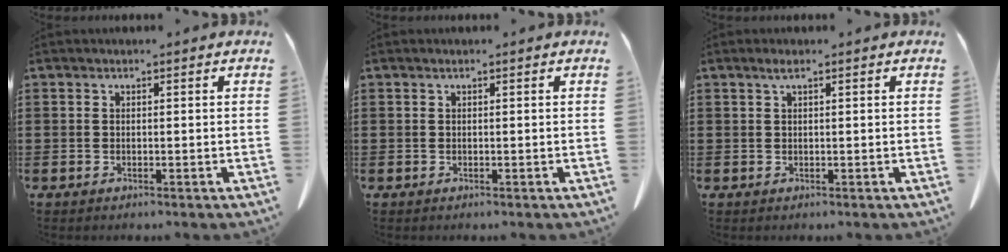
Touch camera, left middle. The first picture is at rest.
{"total": 0.0}
{"total": 1.1, "force": [0.5, 0.1, 0.9], "torque": [-0.019, 0.002, 0.009]}